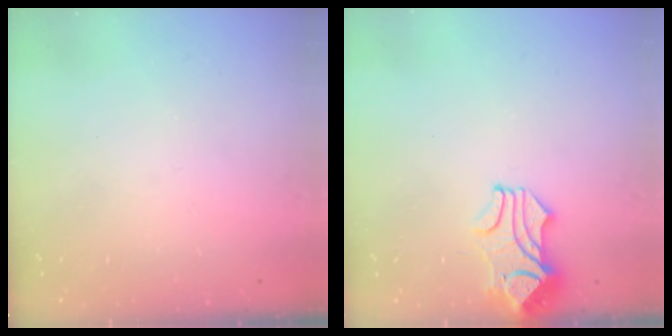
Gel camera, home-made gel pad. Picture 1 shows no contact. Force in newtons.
{"total": 2.0, "press": 1.7, "slide": 0.9}